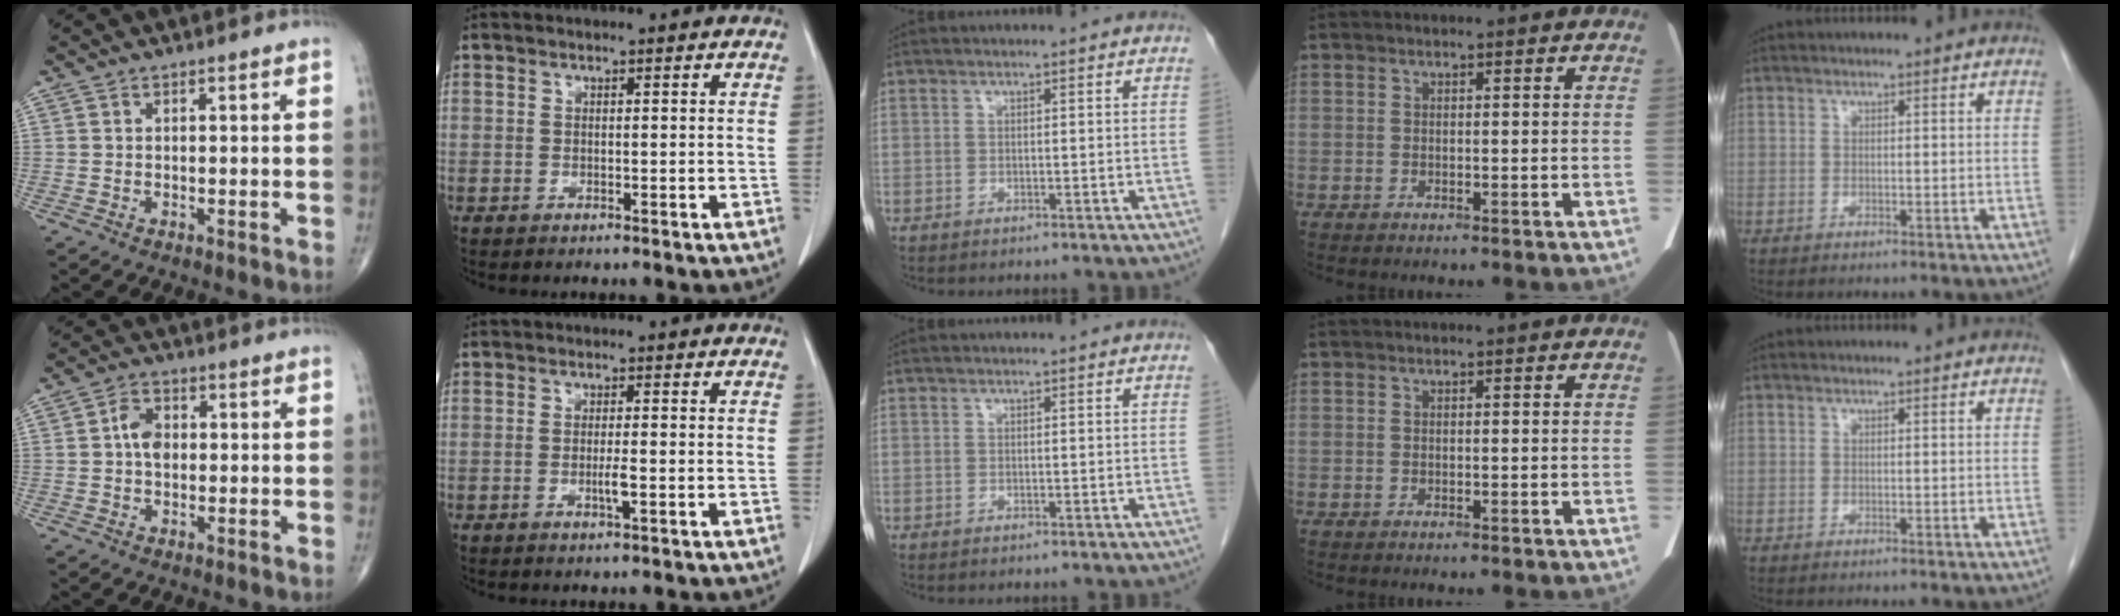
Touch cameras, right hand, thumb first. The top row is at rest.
{"thumb": {"total": 4.3, "force": [0.2, 3.0, 3.0], "torque": [-0.048, 0.011, -0.004]}, "index": {"total": 2.0, "force": [-0.6, 0.0, 1.9], "torque": [-0.041, -0.002, -0.008]}}